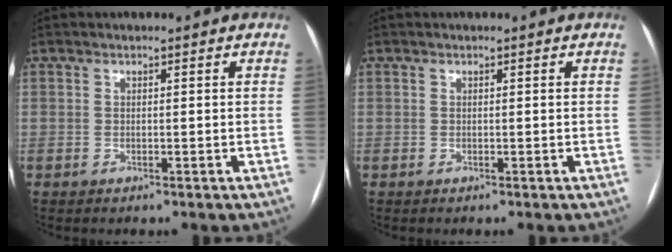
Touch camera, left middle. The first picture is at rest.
{"total": 0.0}